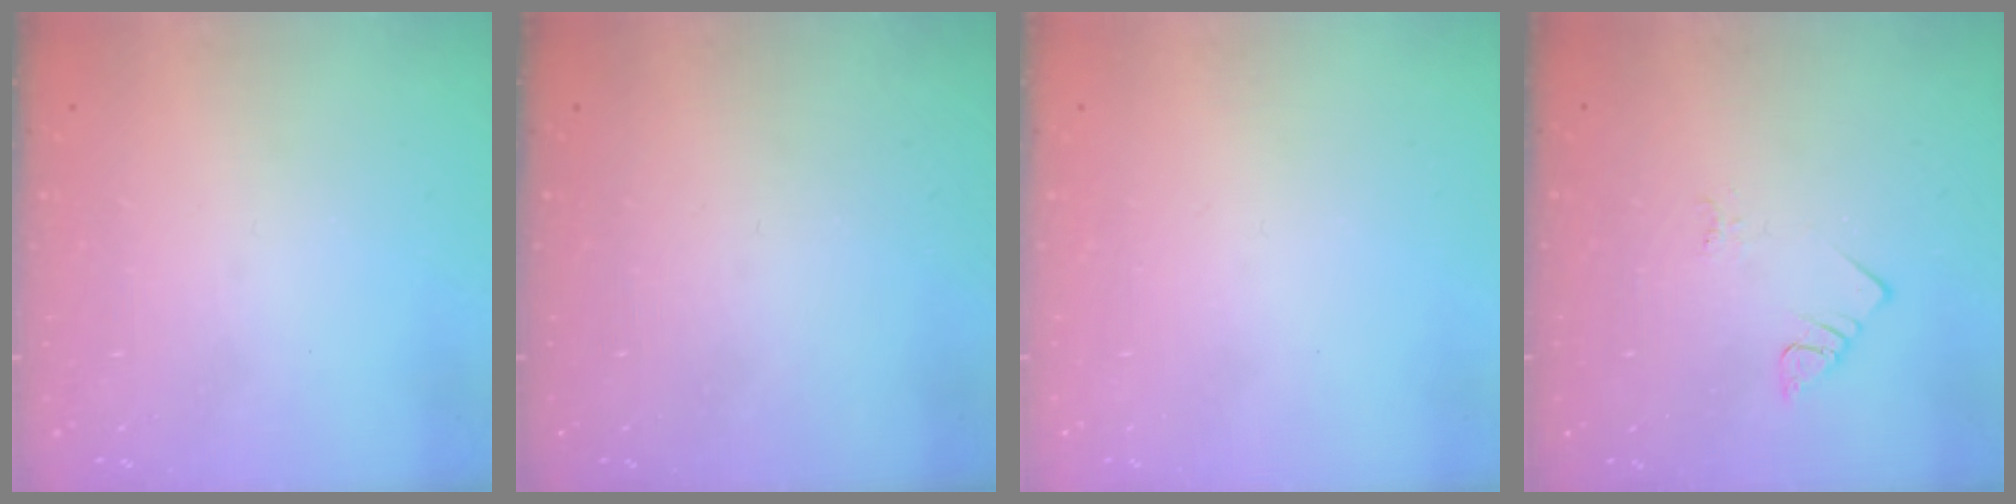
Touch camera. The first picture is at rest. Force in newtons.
{"total": 0.0}
{"total": 1.7, "press": 1.6, "slide": 0.1}
{"total": 2.3, "press": 2.3, "slide": 0.4}